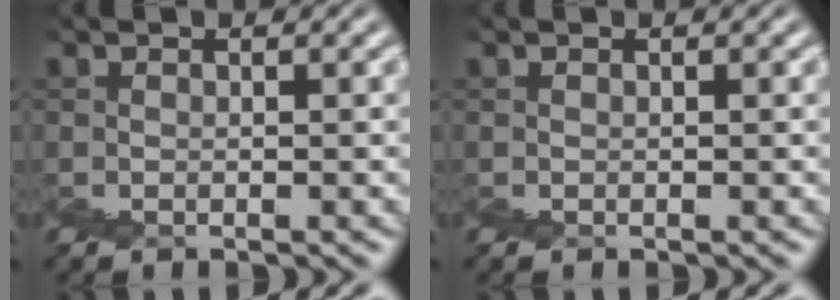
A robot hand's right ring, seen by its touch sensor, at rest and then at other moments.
{"total": 0.0}